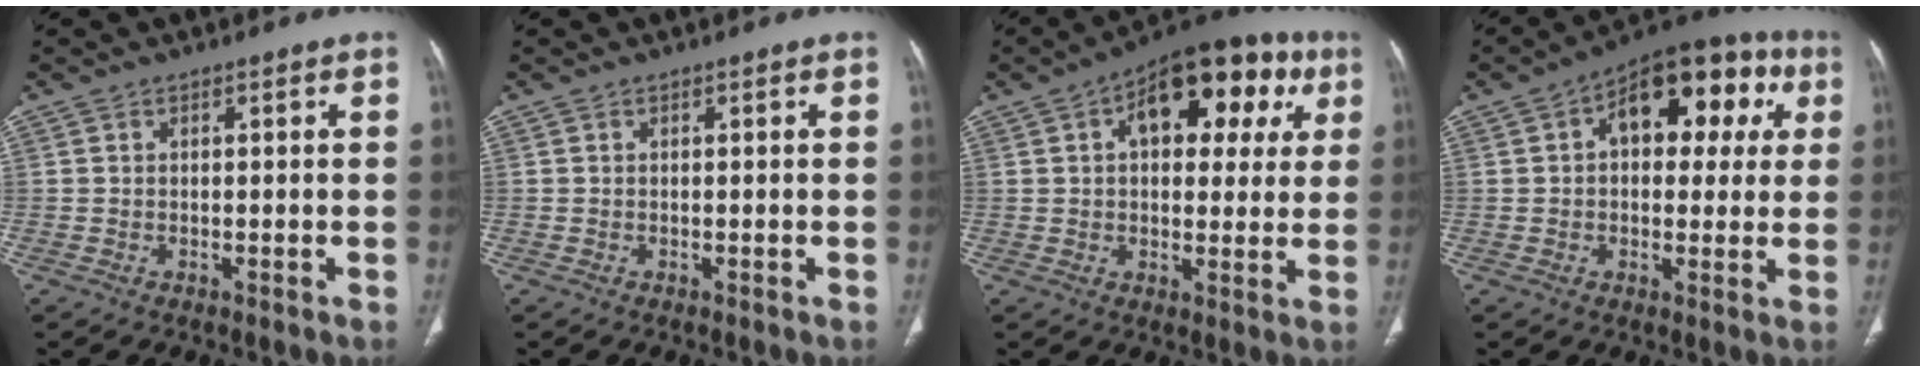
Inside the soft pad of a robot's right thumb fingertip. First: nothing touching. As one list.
[{"total": 0.0}, {"total": 19.1, "force": [6.7, 10.2, 14.6], "torque": [-0.153, 0.017, 0.087]}, {"total": 17.6, "force": [5.1, 9.9, 13.6], "torque": [-0.134, 0.027, 0.062]}]